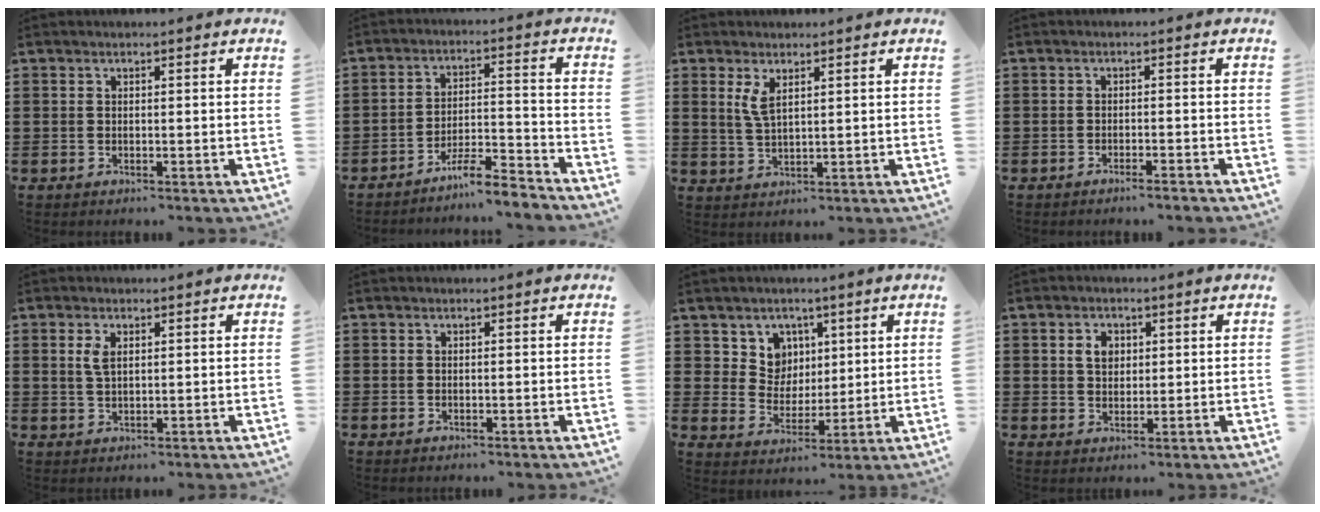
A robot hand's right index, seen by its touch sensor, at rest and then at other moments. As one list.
[{"total": 6.1, "force": [-5.7, 0.4, 2.3], "torque": [-0.044, 0.003, -0.110]}, {"total": 3.2, "force": [1.6, 1.2, 2.6], "torque": [-0.055, 0.005, 0.027]}, {"total": 1.5, "force": [-1.3, -0.1, 0.6], "torque": [-0.012, 0.001, -0.026]}, {"total": 2.5, "force": [0.9, 1.2, 2.1], "torque": [-0.046, 0.004, 0.015]}, {"total": 0.0}, {"total": 6.4, "force": [3.1, 5.4, 1.2], "torque": [-0.040, 0.001, 0.056]}, {"total": 3.3, "force": [0.9, 2.4, 2.0], "torque": [-0.048, 0.011, 0.014]}]